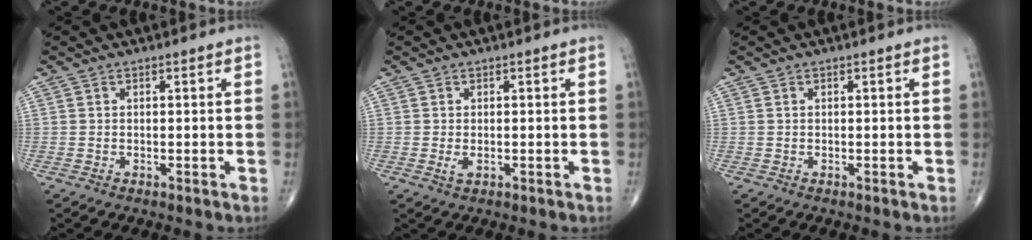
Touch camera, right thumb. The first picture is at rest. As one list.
[{"total": 1.3, "force": [-0.2, 0.7, 1.1], "torque": [-0.022, -0.003, -0.002]}, {"total": 0.0}]